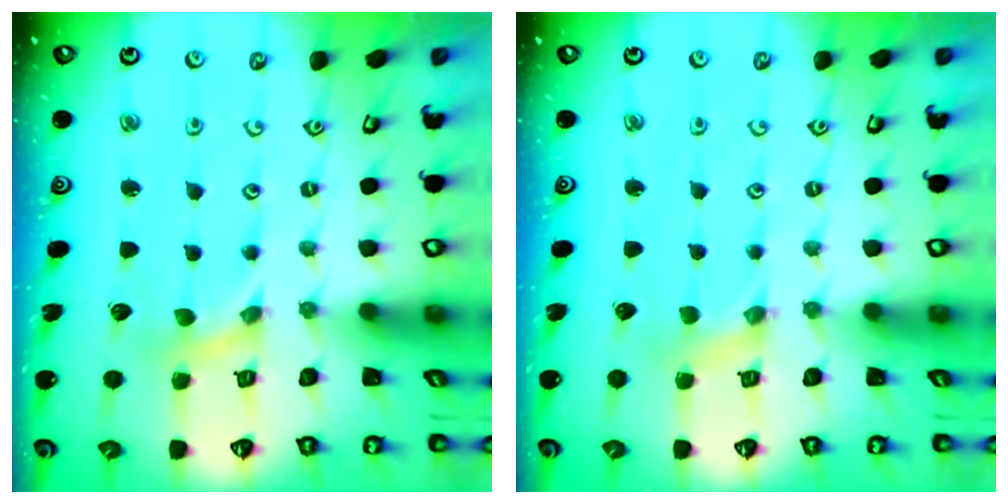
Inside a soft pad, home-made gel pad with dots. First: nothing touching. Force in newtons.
{"total": 1.5, "press": 1.5, "slide": 0.3}